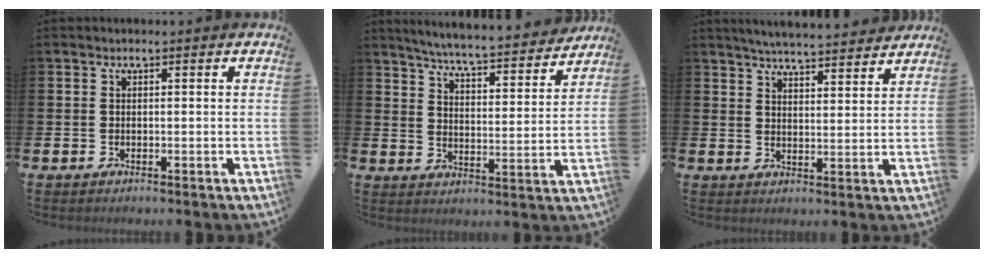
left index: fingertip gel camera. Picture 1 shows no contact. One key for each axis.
{"total": 6.3, "fx": 6.0, "fy": -0.3, "fz": 1.6, "tx": -0.053, "ty": -0.050, "tz": 0.101}
{"total": 5.3, "fx": 5.3, "fy": -0.1, "fz": 0.7, "tx": -0.028, "ty": -0.034, "tz": 0.094}